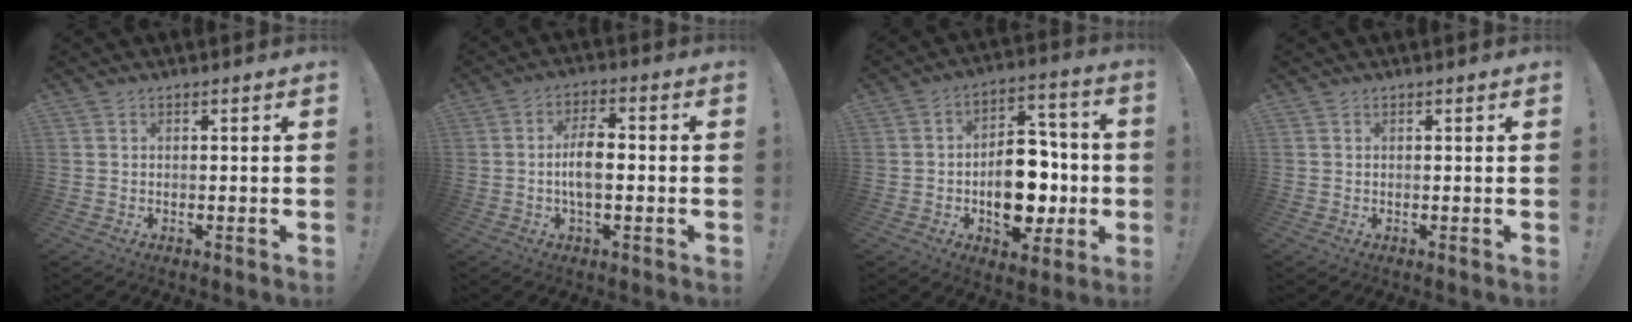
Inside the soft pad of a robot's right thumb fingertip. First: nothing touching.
{"total": 8.2, "force": [-1.0, 3.6, 7.3], "torque": [-0.134, 0.003, -0.023]}
{"total": 17.4, "force": [-3.7, 11.6, 12.4], "torque": [-0.162, 0.024, -0.053]}
{"total": 0.0}